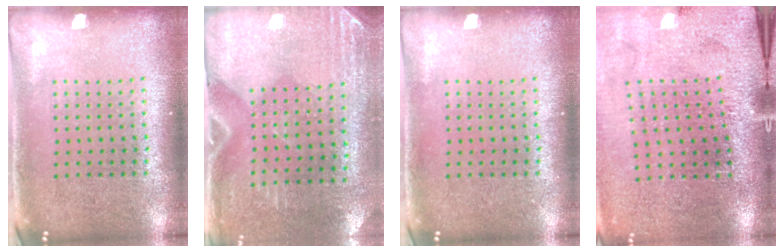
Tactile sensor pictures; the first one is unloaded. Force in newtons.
{"total": 3.0, "press": 2.6, "slide": 1.5}
{"total": 0.0}
{"total": 3.1, "press": 2.9, "slide": 1.0}